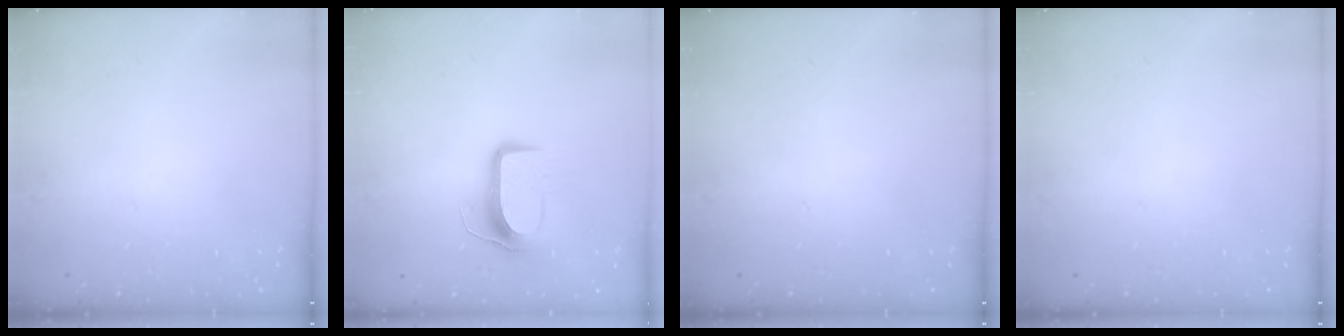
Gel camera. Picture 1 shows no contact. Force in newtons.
{"total": 9.4, "press": 9.4, "slide": 0.3}
{"total": 0.0}
{"total": 0.0}